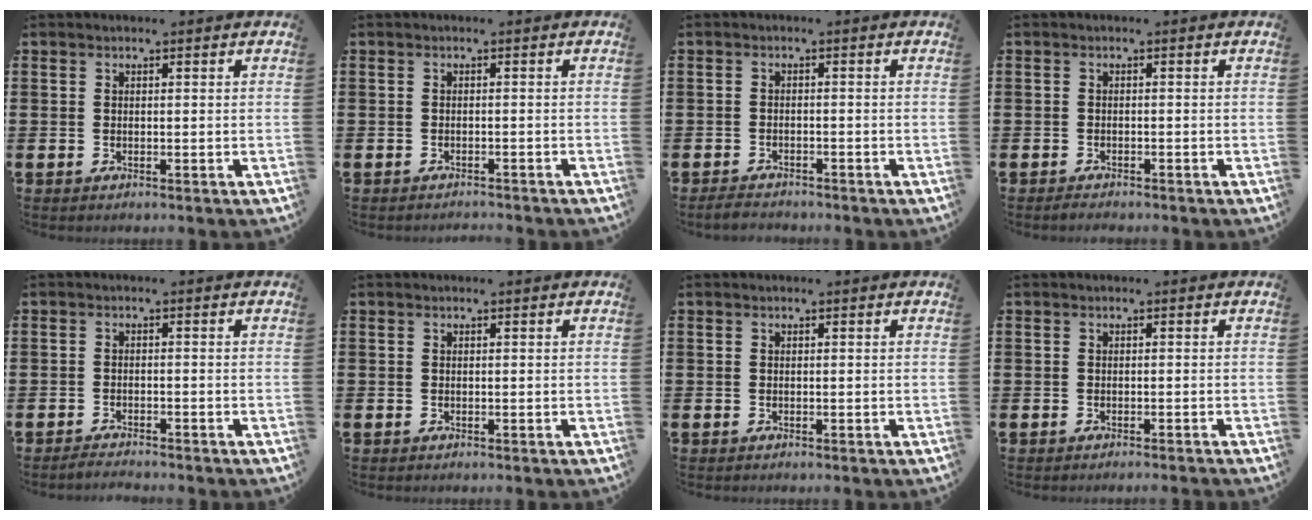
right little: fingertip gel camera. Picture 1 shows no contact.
{"total": 0.7, "force": [-0.7, -0.1, 0.0], "torque": [0.000, 0.000, -0.015]}
{"total": 1.5, "force": [-1.5, 0.2, 0.2], "torque": [-0.008, 0.004, -0.032]}
{"total": 0.8, "force": [-0.7, 0.1, 0.3], "torque": [-0.007, -0.001, -0.015]}
{"total": 1.5, "force": [-1.4, -0.1, 0.1], "torque": [-0.005, 0.001, -0.029]}
{"total": 0.0}
{"total": 0.0}
{"total": 0.5, "force": [-0.5, -0.2, 0.1], "torque": [0.001, 0.000, -0.011]}